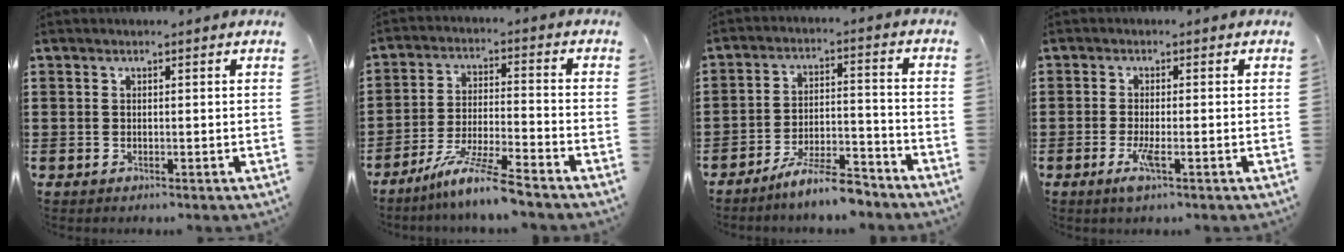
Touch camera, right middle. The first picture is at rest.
{"total": 8.3, "force": [-6.9, -0.5, 4.5], "torque": [-0.096, -0.015, -0.135]}
{"total": 7.8, "force": [-6.9, 0.5, 3.7], "torque": [-0.067, 0.003, -0.127]}
{"total": 3.3, "force": [-1.2, 0.4, 3.0], "torque": [-0.065, -0.011, -0.025]}